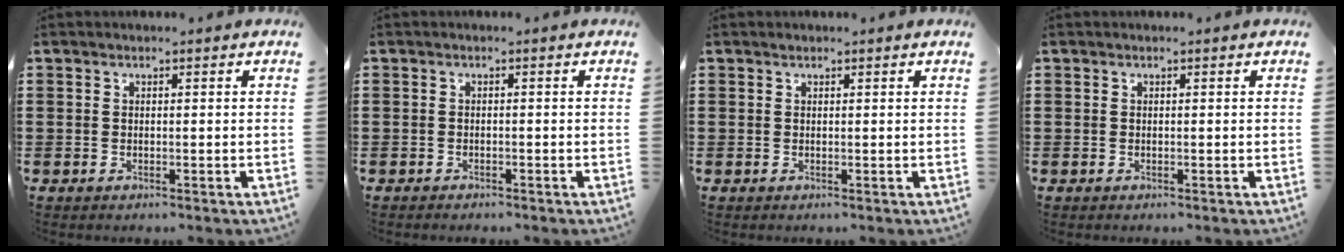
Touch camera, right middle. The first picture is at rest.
{"total": 0.8, "force": [-0.7, 0.3, 0.0], "torque": [0.001, 0.001, -0.017]}
{"total": 0.0}
{"total": 0.0}